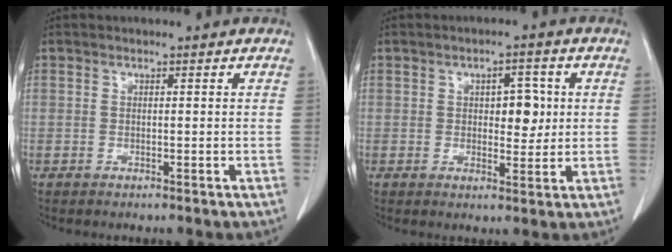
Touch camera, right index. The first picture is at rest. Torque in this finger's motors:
{"motor_torque": [-0.05, 0.13, 0.03, 0.03]}